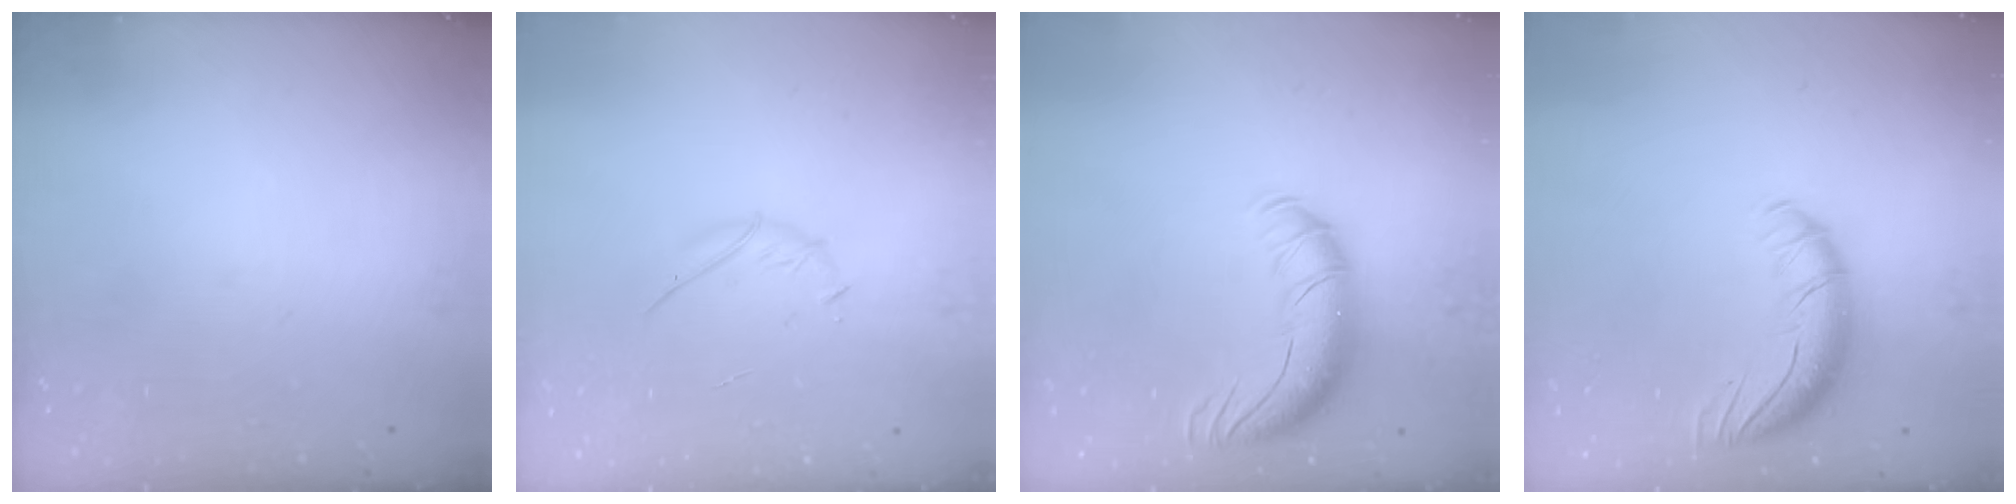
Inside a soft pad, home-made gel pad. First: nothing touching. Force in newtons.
{"total": 3.3, "press": 3.2, "slide": 0.9}
{"total": 12.1, "press": 11.8, "slide": 2.7}
{"total": 11.5, "press": 11.2, "slide": 2.6}